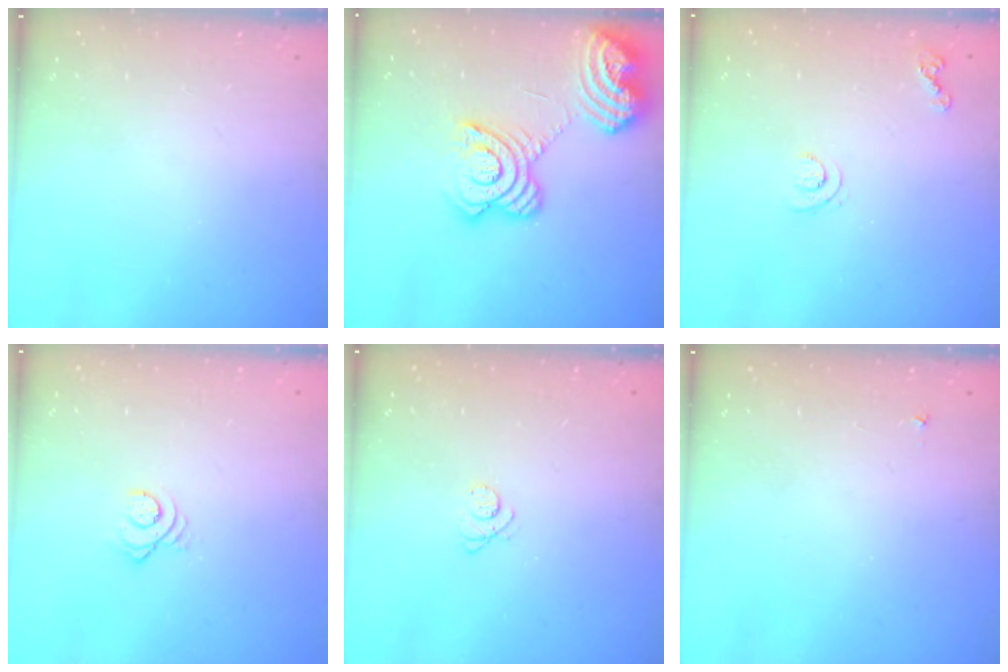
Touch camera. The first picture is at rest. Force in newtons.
{"total": 22.4, "press": 22.2, "slide": 2.6}
{"total": 6.2, "press": 6.2, "slide": 0.5}
{"total": 3.2, "press": 3.2, "slide": 0.3}
{"total": 2.6, "press": 2.5, "slide": 0.3}
{"total": 2.6, "press": 2.5, "slide": 0.4}